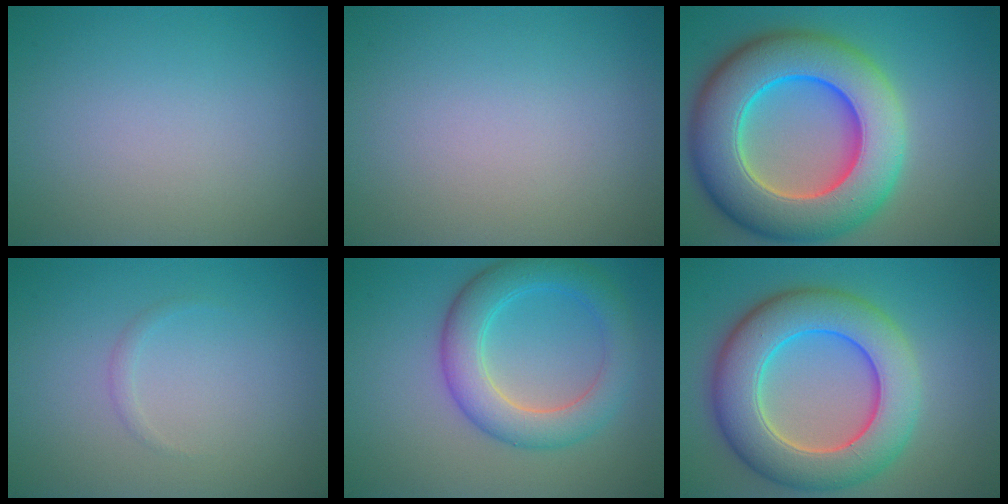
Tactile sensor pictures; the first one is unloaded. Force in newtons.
{"total": 0.0}
{"total": 13.2, "press": 13.1, "slide": 2.1}
{"total": 0.6, "press": 0.6, "slide": 0.1}
{"total": 5.6, "press": 5.6, "slide": 0.4}
{"total": 9.8, "press": 9.8, "slide": 0.1}